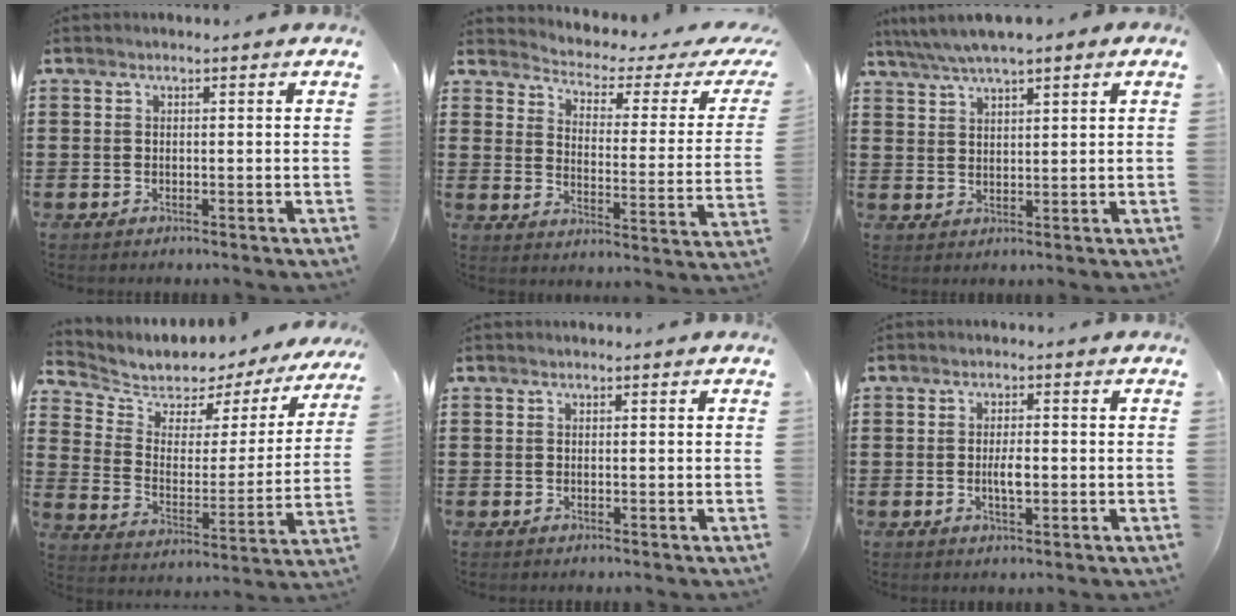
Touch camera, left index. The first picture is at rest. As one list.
[{"total": 2.4, "force": [1.9, 0.6, 1.3], "torque": [-0.043, -0.027, 0.022]}, {"total": 3.7, "force": [3.1, 0.4, 2.0], "torque": [-0.046, -0.005, 0.057]}, {"total": 5.0, "force": [4.2, 2.6, 0.5], "torque": [-0.047, -0.036, 0.067]}, {"total": 0.0}, {"total": 3.3, "force": [-0.3, 1.1, 3.1], "torque": [-0.057, 0.002, -0.006]}]